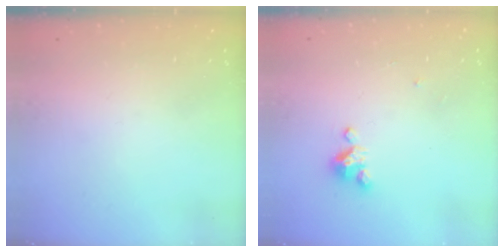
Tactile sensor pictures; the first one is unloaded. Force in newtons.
{"total": 2.9, "press": 2.9, "slide": 0.3}